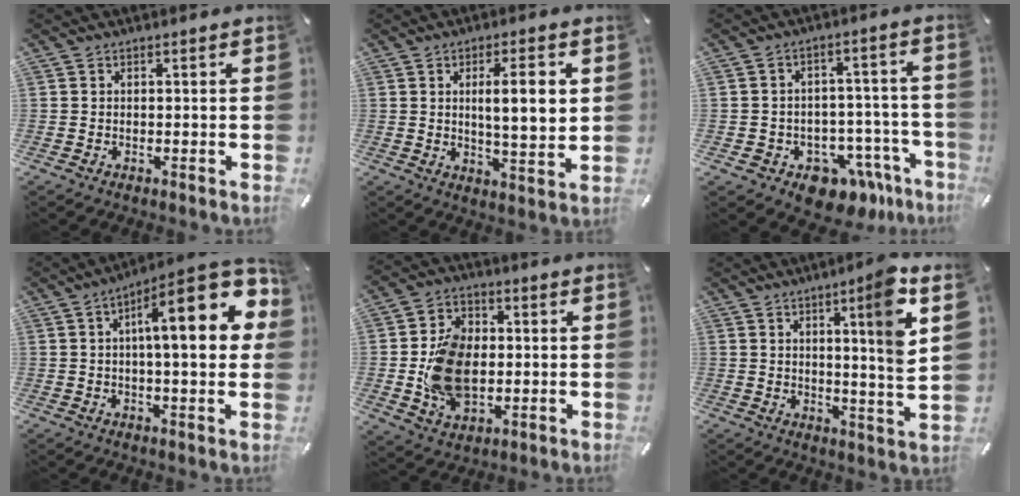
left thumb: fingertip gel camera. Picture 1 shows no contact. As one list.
[{"total": 10.4, "force": [2.4, 2.7, 9.8], "torque": [-0.146, -0.005, 0.029]}, {"total": 10.1, "force": [-6.2, 6.9, 4.2], "torque": [-0.041, 0.035, -0.095]}, {"total": 20.7, "force": [6.1, 6.2, 18.8], "torque": [-0.270, -0.027, 0.084]}, {"total": 13.2, "force": [-0.9, 9.8, 8.8], "torque": [-0.193, 0.013, -0.011]}, {"total": 11.9, "force": [5.4, 0.3, 10.6], "torque": [-0.153, -0.034, 0.073]}]